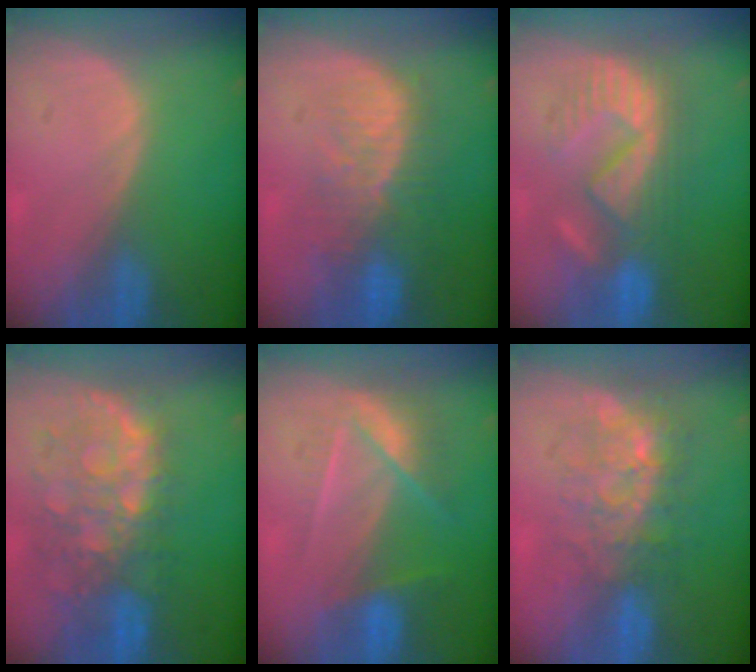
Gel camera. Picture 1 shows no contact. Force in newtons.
{"total": 10.1, "press": 8.5, "slide": 5.6}
{"total": 9.4, "press": 9.4, "slide": 0.4}
{"total": 10.9, "press": 9.5, "slide": 5.2}
{"total": 7.2, "press": 6.3, "slide": 3.5}
{"total": 8.4, "press": 7.5, "slide": 4.0}